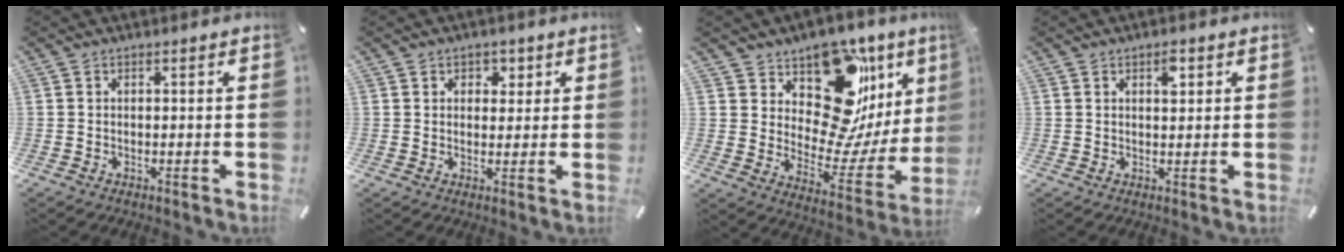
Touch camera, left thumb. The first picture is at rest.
{"total": 3.1, "force": [1.3, 2.7, 0.9], "torque": [0.000, -0.002, 0.016]}
{"total": 15.5, "force": [8.3, 9.6, 8.9], "torque": [-0.103, -0.104, 0.137]}
{"total": 2.9, "force": [1.4, 1.6, 2.0], "torque": [-0.020, -0.006, 0.019]}